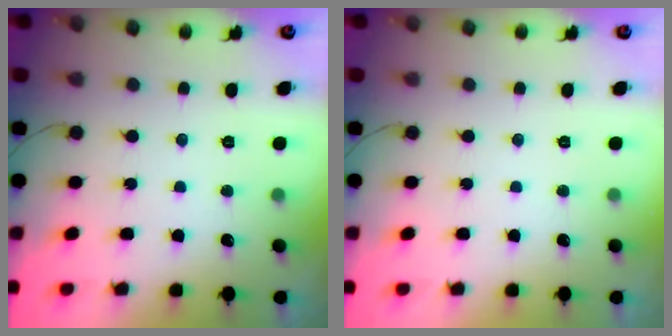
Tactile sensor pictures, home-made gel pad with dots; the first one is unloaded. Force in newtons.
{"total": 0.0}